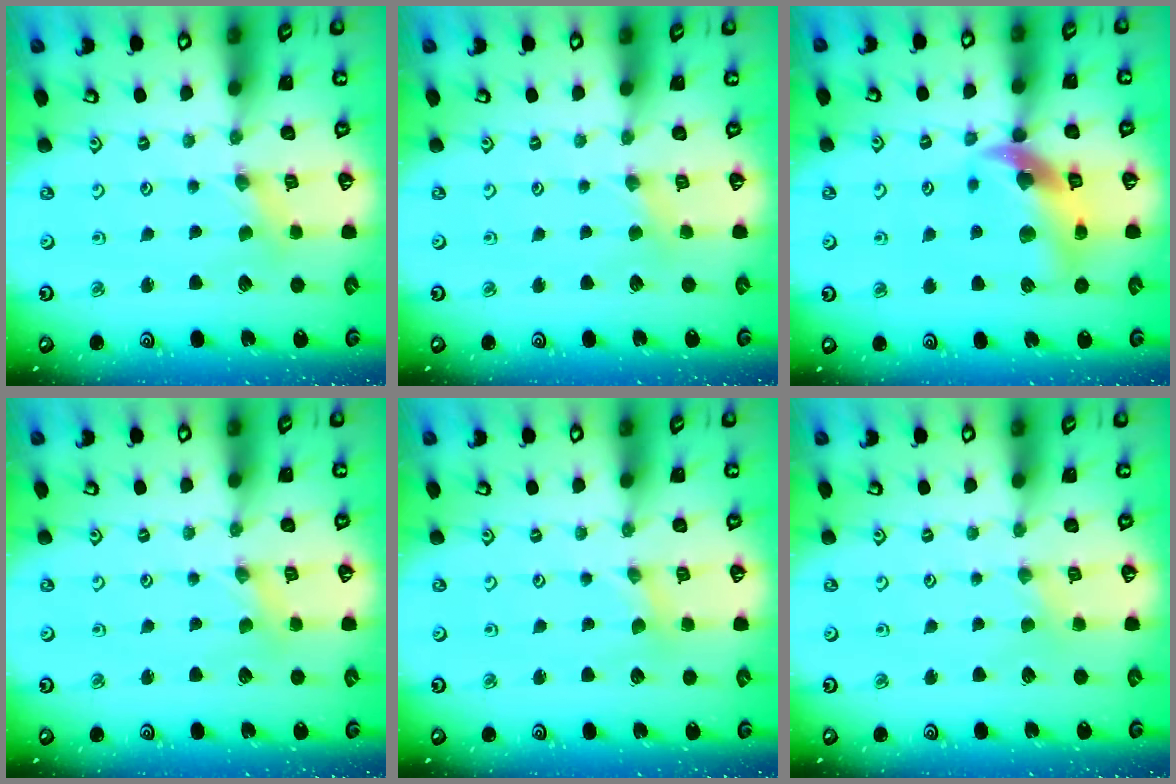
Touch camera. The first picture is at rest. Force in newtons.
{"total": 2.0, "press": 2.0, "slide": 0.4}
{"total": 14.5, "press": 14.4, "slide": 2.0}
{"total": 0.0}
{"total": 0.0}
{"total": 1.1, "press": 1.1, "slide": 0.2}